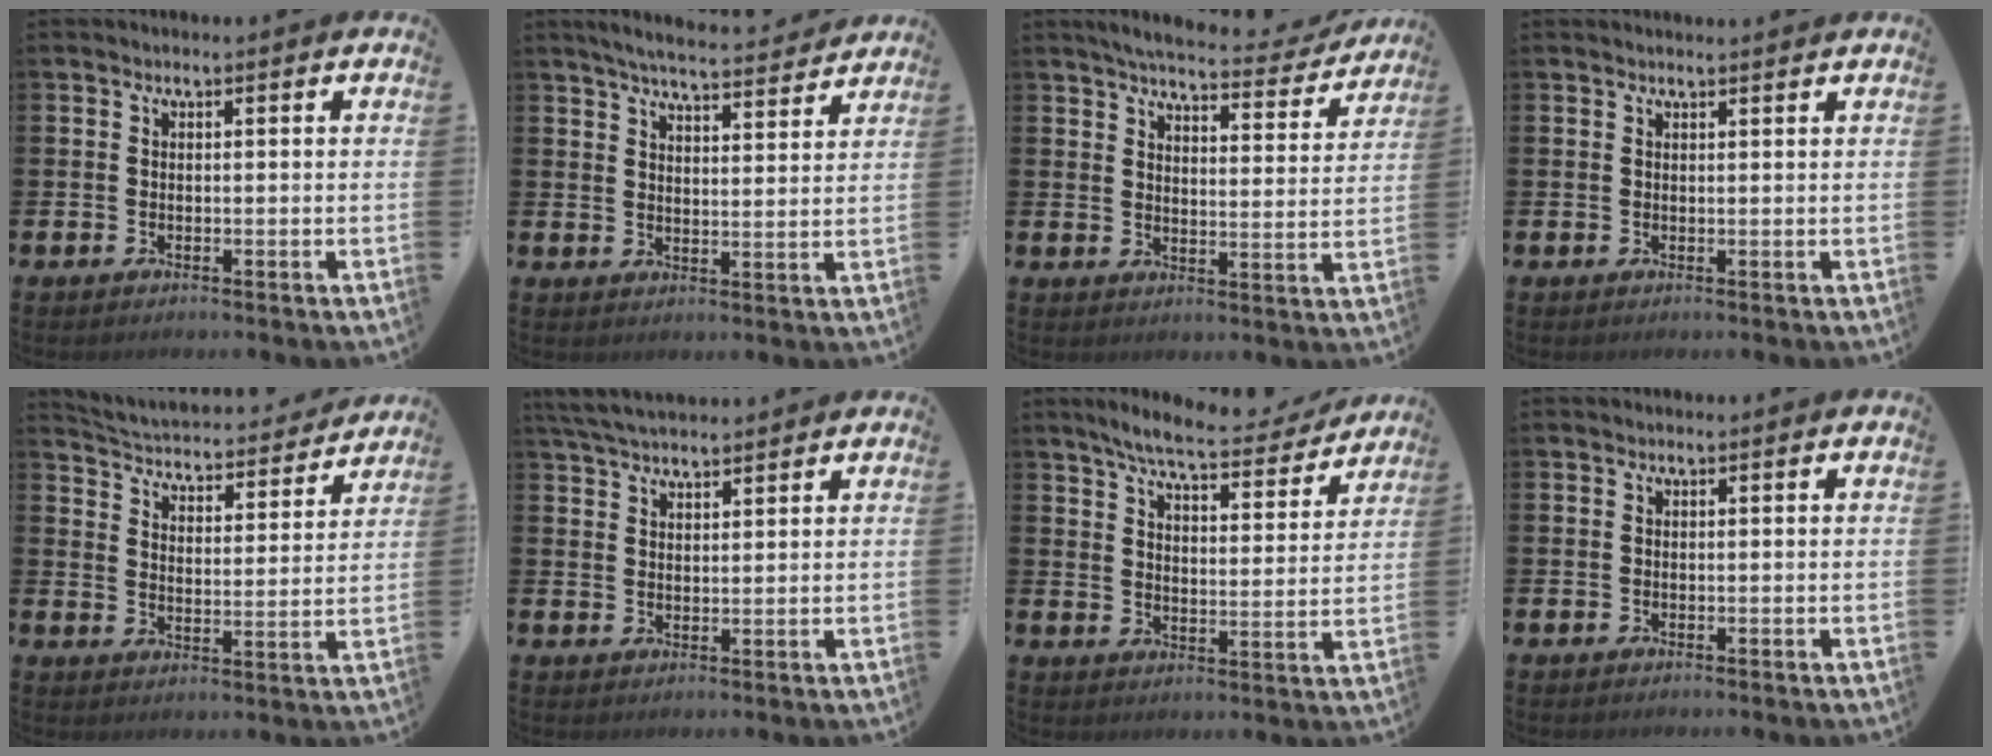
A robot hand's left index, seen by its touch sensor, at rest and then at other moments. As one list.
[{"total": 5.8, "force": [5.6, 0.3, 1.5], "torque": [-0.030, -0.039, 0.094]}, {"total": 5.6, "force": [5.3, 0.8, 1.7], "torque": [-0.038, -0.038, 0.087]}, {"total": 0.7, "force": [0.7, -0.1, 0.0], "torque": [0.012, -0.006, 0.011]}, {"total": 3.9, "force": [3.8, 0.8, 0.6], "torque": [-0.036, -0.041, 0.056]}, {"total": 4.5, "force": [4.3, 0.7, 1.1], "torque": [-0.036, -0.015, 0.080]}, {"total": 7.8, "force": [7.2, 0.8, 3.0], "torque": [-0.078, -0.041, 0.122]}, {"total": 0.0}]